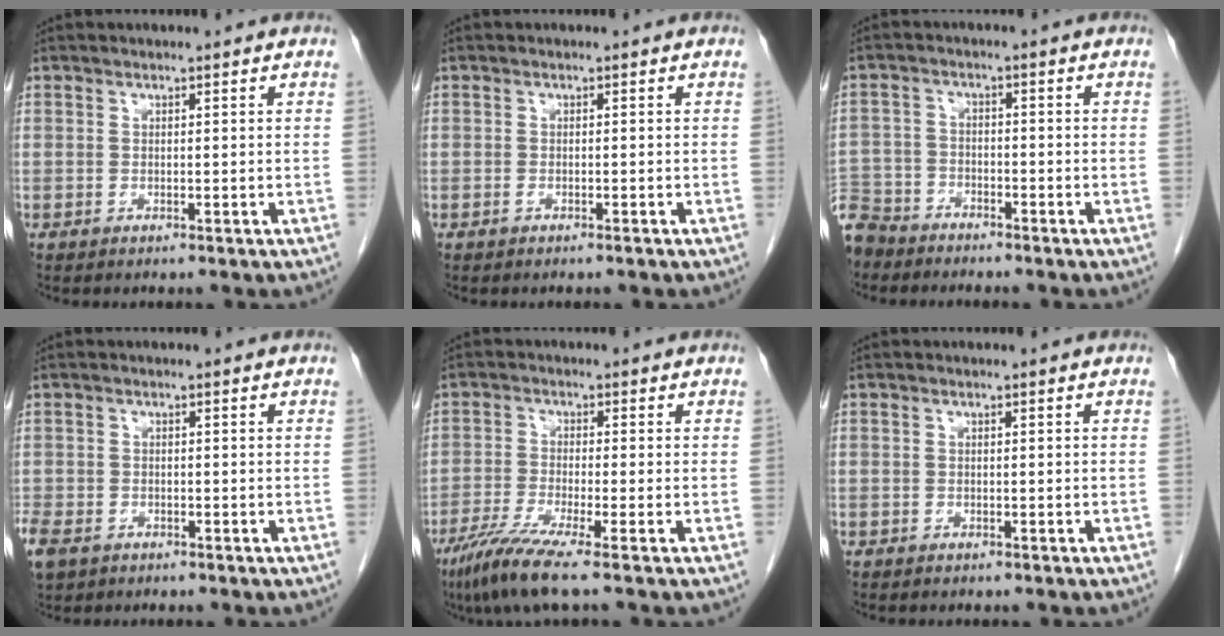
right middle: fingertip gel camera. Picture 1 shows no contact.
{"total": 0.7, "force": [-0.5, 0.1, 0.4], "torque": [-0.012, -0.001, -0.006]}
{"total": 8.7, "force": [-7.3, 4.5, 1.4], "torque": [-0.044, -0.004, -0.140]}
{"total": 6.2, "force": [-3.8, 4.0, 2.7], "torque": [-0.070, -0.009, -0.065]}
{"total": 6.7, "force": [-4.7, -0.8, 4.8], "torque": [-0.098, -0.026, -0.094]}
{"total": 0.7, "force": [-0.6, 0.5, 0.0], "torque": [-0.006, 0.003, -0.009]}